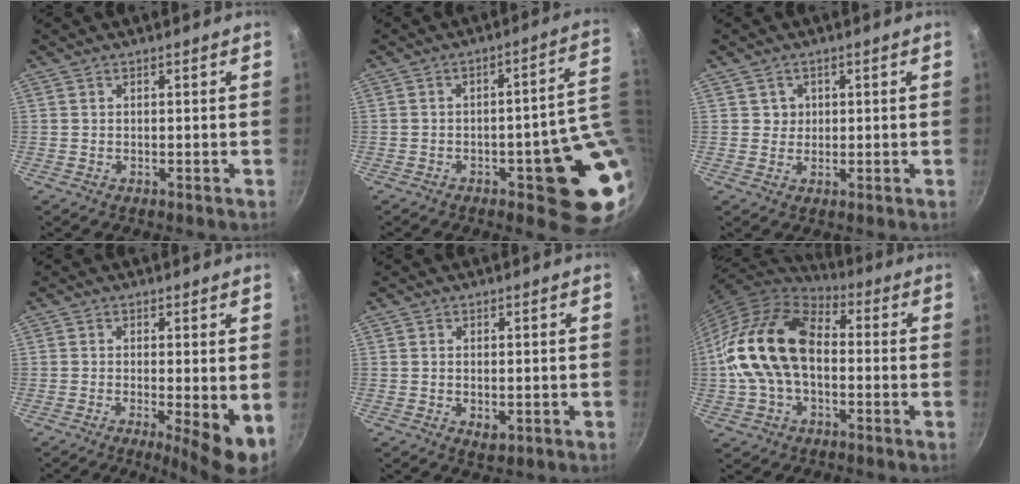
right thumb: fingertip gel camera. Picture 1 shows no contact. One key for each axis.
{"total": 14.6, "fx": -1.8, "fy": 4.8, "fz": 13.7, "tx": -0.123, "ty": 0.012, "tz": -0.019}
{"total": 2.2, "fx": 0.6, "fy": 2.1, "fz": 0.3, "tx": 0.013, "ty": 0.003, "tz": 0.006}
{"total": 6.8, "fx": -1.1, "fy": 1.4, "fz": 6.6, "tx": -0.094, "ty": -0.013, "tz": -0.012}
{"total": 2.3, "fx": -0.3, "fy": 1.3, "fz": 1.9, "tx": -0.029, "ty": -0.008, "tz": -0.003}
{"total": 17.9, "fx": -0.7, "fy": 12.0, "fz": 13.3, "tx": -0.228, "ty": 0.041, "tz": -0.025}